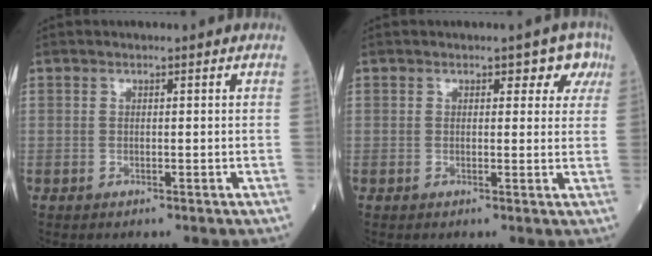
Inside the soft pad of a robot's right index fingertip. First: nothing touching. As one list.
[{"total": 3.5, "force": [1.8, 2.2, 2.0], "torque": [-0.002, 0.008, 0.012]}]